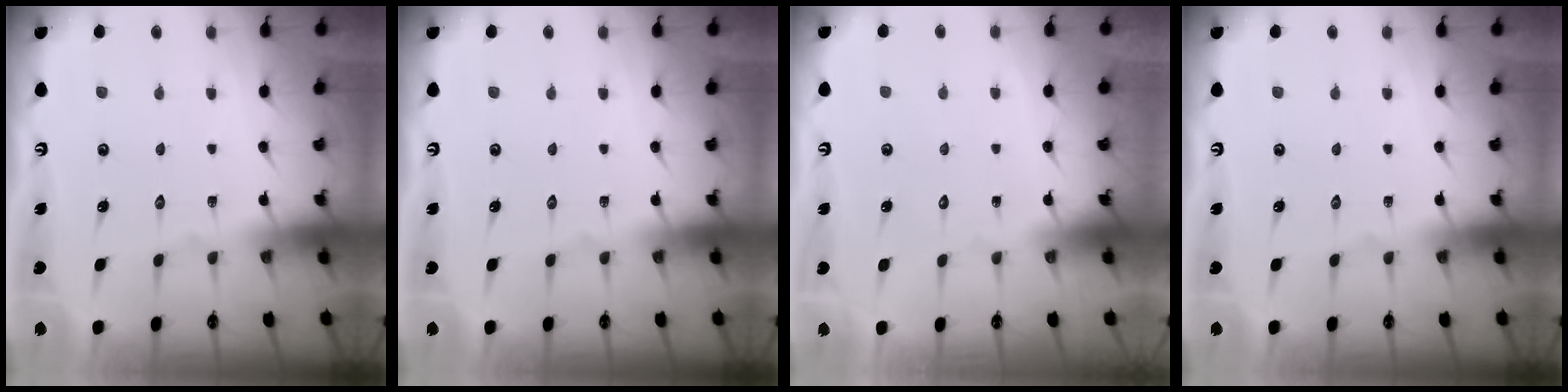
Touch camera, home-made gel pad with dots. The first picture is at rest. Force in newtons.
{"total": 0.0}
{"total": 1.6, "press": 1.6, "slide": 0.1}
{"total": 0.0}